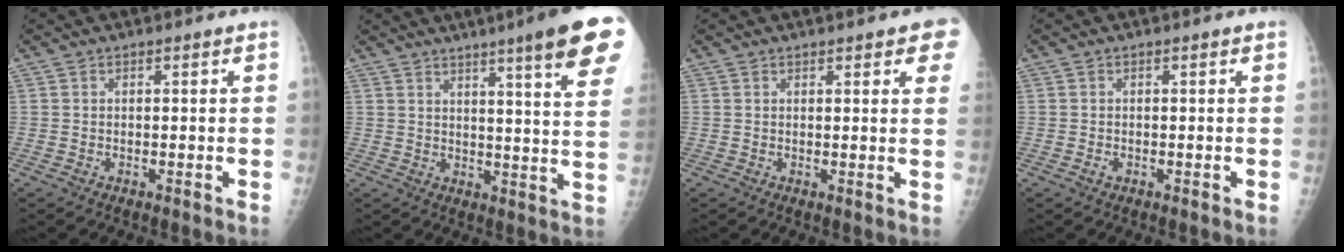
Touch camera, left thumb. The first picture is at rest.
{"total": 17.0, "force": [10.7, 1.0, 13.2], "torque": [-0.152, -0.042, 0.124]}
{"total": 6.8, "force": [3.9, 1.8, 5.3], "torque": [-0.041, -0.003, 0.045]}
{"total": 0.7, "force": [-0.2, 0.4, 0.5], "torque": [-0.011, 0.010, 0.000]}